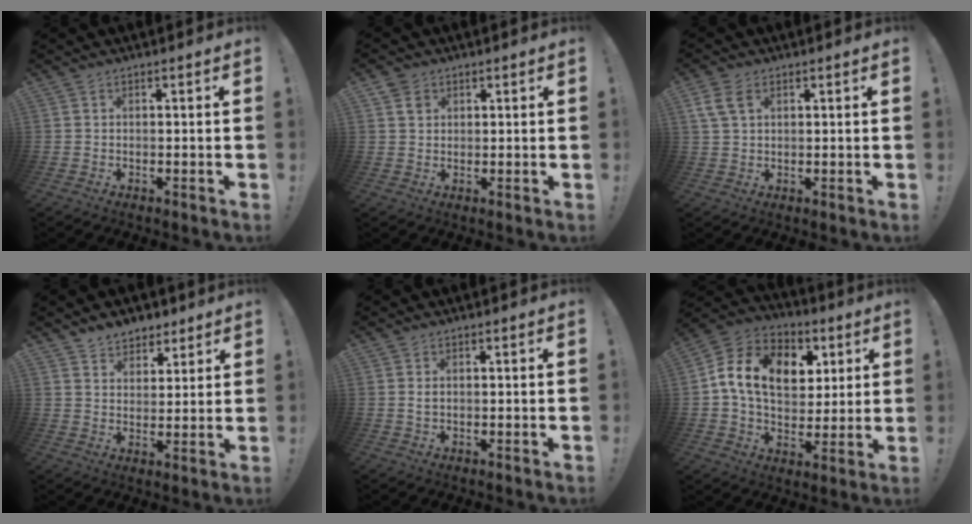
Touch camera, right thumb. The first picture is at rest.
{"total": 3.2, "force": [1.7, 2.6, 0.7], "torque": [-0.002, -0.007, 0.031]}
{"total": 6.3, "force": [2.5, 4.0, 4.2], "torque": [-0.085, 0.005, 0.050]}
{"total": 6.7, "force": [5.3, 4.1, 0.4], "torque": [0.001, -0.044, 0.102]}
{"total": 1.3, "force": [0.4, 0.7, 1.0], "torque": [-0.013, 0.000, 0.006]}
{"total": 16.2, "force": [4.7, 11.7, 10.1], "torque": [-0.156, -0.001, 0.091]}